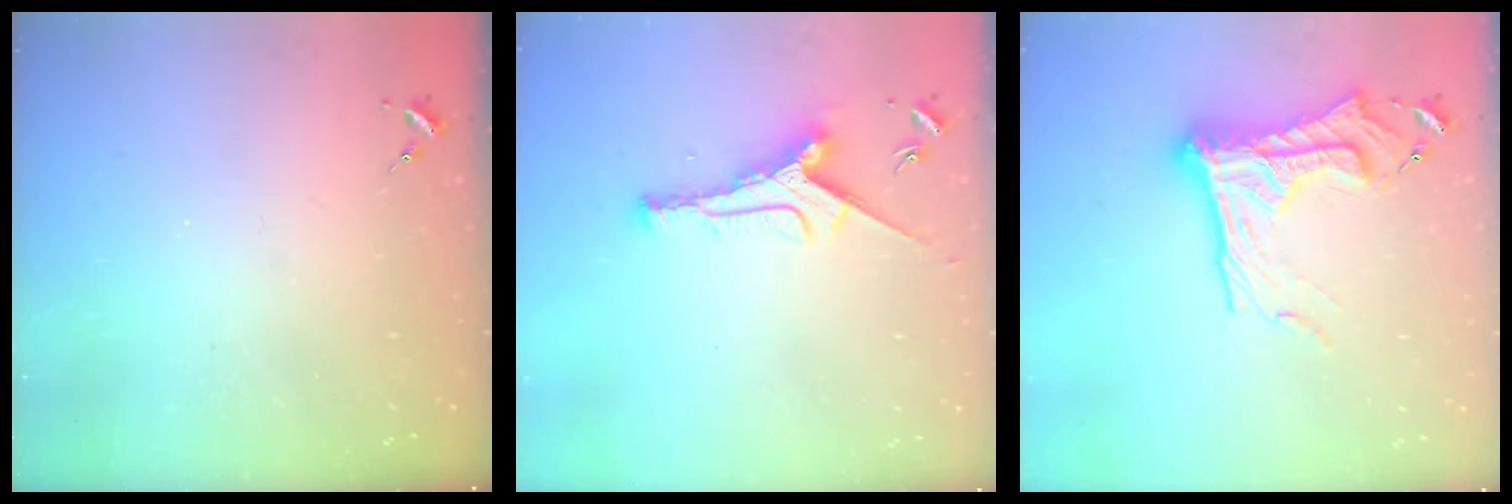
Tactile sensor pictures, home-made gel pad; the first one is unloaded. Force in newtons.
{"total": 9.1, "press": 9.1, "slide": 0.2}
{"total": 19.7, "press": 19.6, "slide": 1.9}